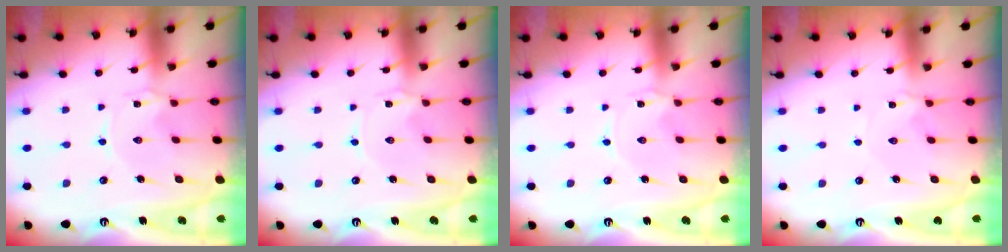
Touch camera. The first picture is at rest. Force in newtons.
{"total": 0.0}
{"total": 0.0}
{"total": 1.4, "press": 1.3, "slide": 0.3}